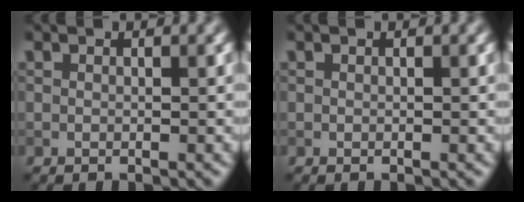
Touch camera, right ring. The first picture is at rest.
{"total": 0.0}